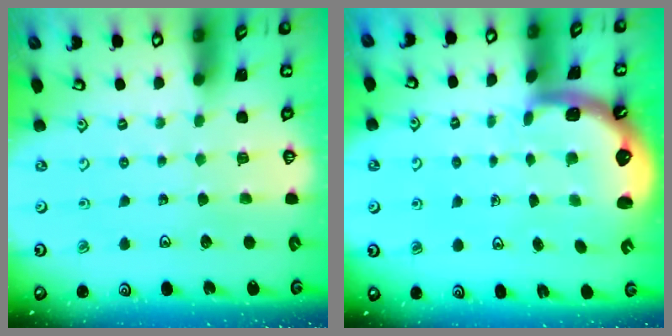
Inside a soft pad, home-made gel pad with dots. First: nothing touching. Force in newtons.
{"total": 1.5, "press": 1.4, "slide": 0.6}